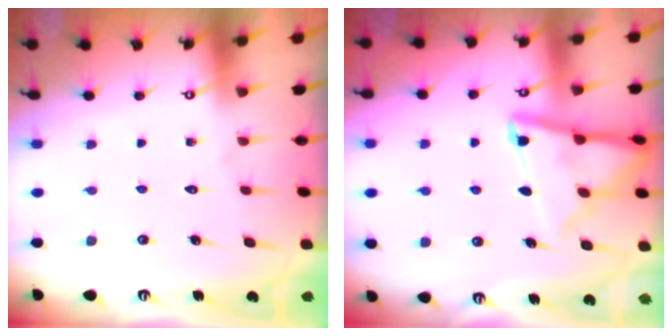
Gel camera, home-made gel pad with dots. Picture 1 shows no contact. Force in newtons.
{"total": 11.1, "press": 11.1, "slide": 1.0}